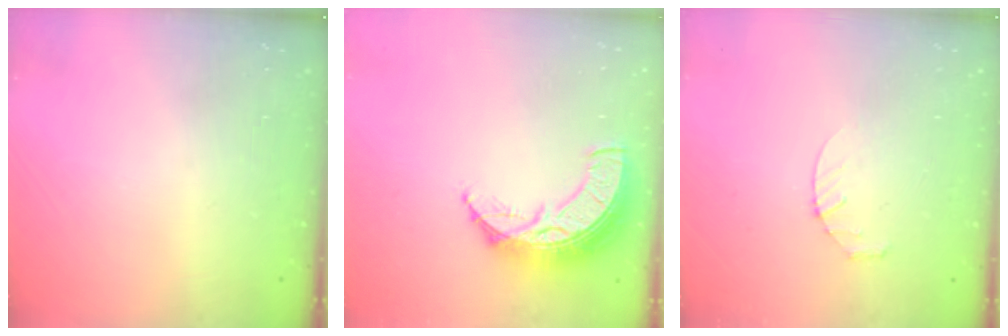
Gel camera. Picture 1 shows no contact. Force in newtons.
{"total": 13.7, "press": 13.7, "slide": 1.0}
{"total": 2.8, "press": 2.8, "slide": 0.4}